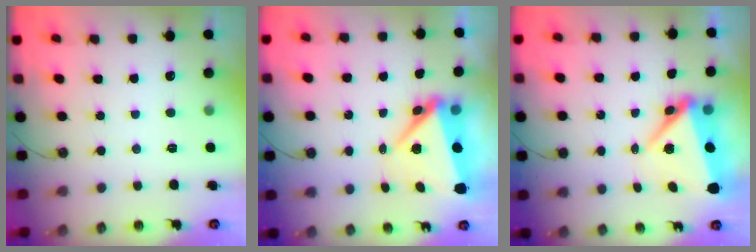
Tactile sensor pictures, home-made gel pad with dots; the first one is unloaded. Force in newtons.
{"total": 7.5, "press": 7.4, "slide": 0.9}
{"total": 8.1, "press": 7.9, "slide": 1.8}